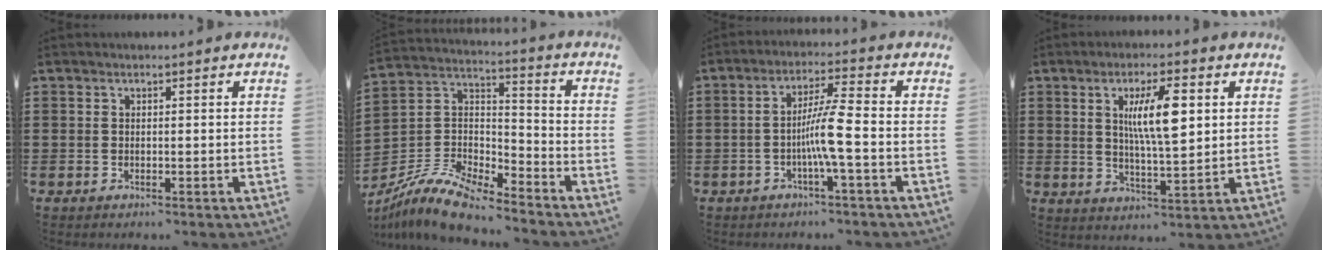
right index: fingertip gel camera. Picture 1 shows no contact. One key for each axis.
{"total": 10.6, "fx": -9.2, "fy": 2.3, "fz": 4.6, "tx": -0.107, "ty": 0.018, "tz": -0.185}
{"total": 6.6, "fx": -1.8, "fy": -0.2, "fz": 6.3, "tx": -0.118, "ty": -0.004, "tz": -0.040}
{"total": 8.9, "fx": 2.5, "fy": 2.3, "fz": 8.2, "tx": -0.147, "ty": 0.003, "tz": 0.036}